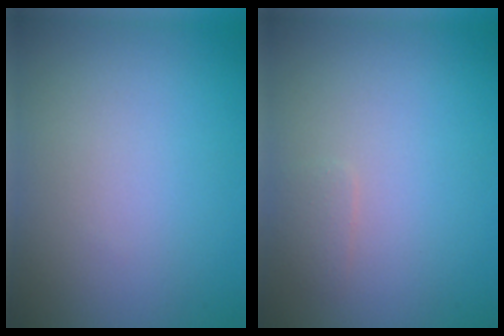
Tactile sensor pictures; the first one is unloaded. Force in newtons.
{"total": 0.9, "press": 0.9, "slide": 0.0}